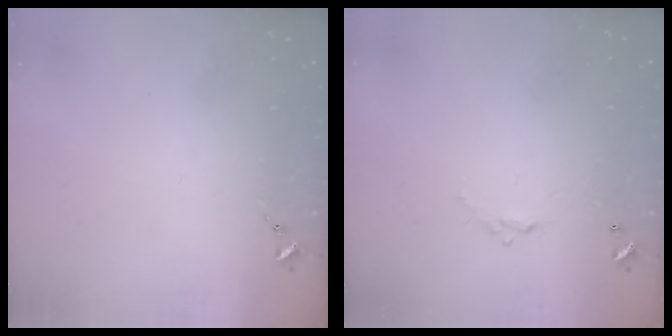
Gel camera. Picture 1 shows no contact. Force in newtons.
{"total": 4.9, "press": 4.9, "slide": 0.2}